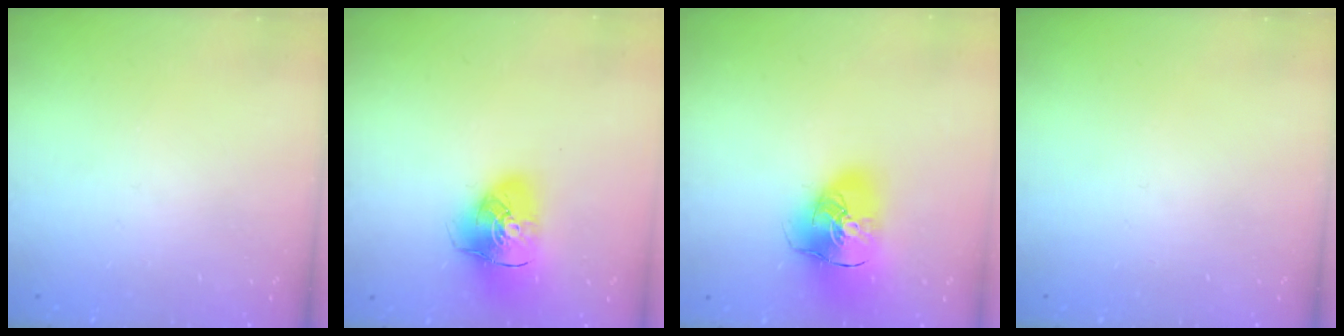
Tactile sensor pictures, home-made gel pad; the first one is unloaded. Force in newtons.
{"total": 13.0, "press": 12.9, "slide": 2.0}
{"total": 16.8, "press": 16.6, "slide": 2.8}
{"total": 0.0}